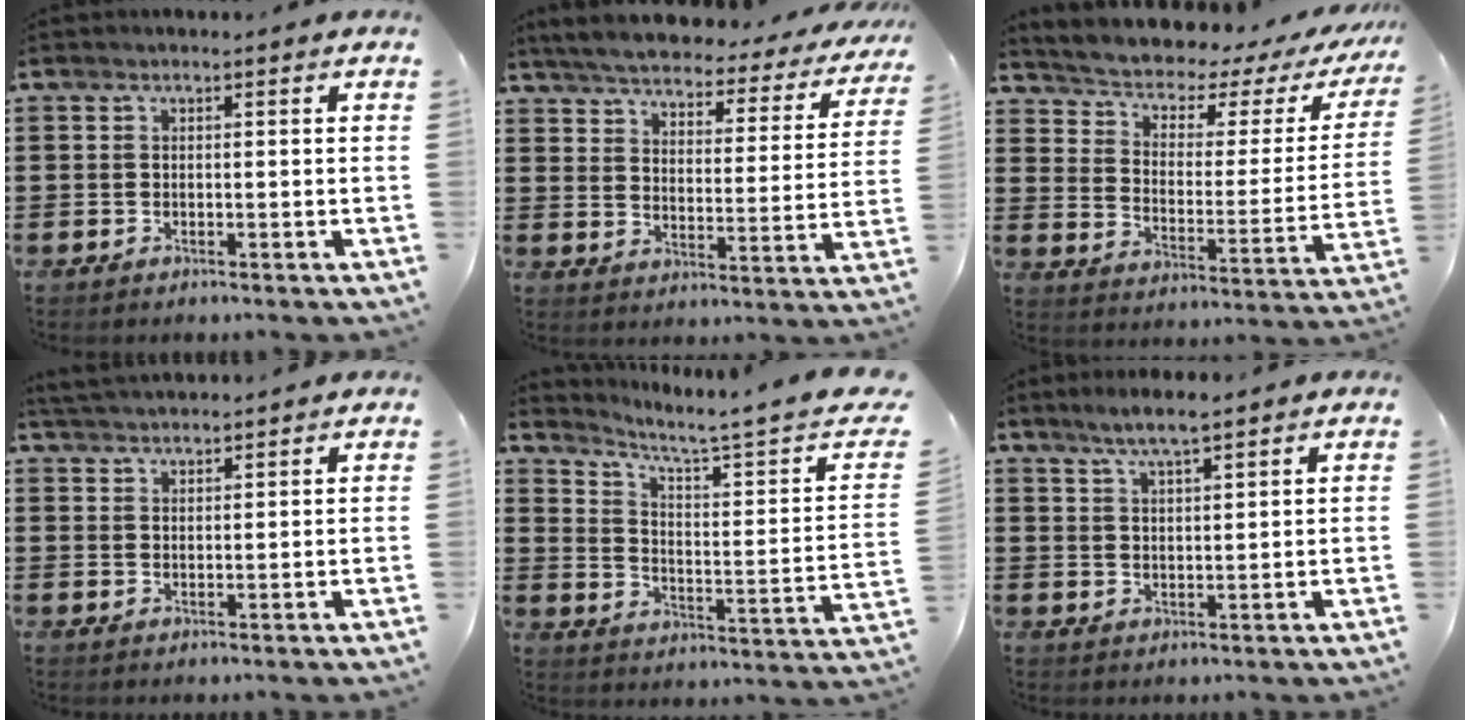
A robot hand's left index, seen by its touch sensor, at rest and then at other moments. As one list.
[{"total": 4.2, "force": [4.1, 0.1, 1.0], "torque": [-0.045, -0.034, 0.063]}, {"total": 3.1, "force": [2.1, 1.4, 1.7], "torque": [-0.051, -0.028, 0.025]}, {"total": 2.4, "force": [2.4, -0.1, 0.1], "torque": [-0.010, -0.005, 0.046]}, {"total": 3.5, "force": [1.9, -0.7, 2.8], "torque": [-0.069, -0.029, 0.019]}, {"total": 4.0, "force": [3.1, 0.4, 2.4], "torque": [-0.055, 0.001, 0.054]}]